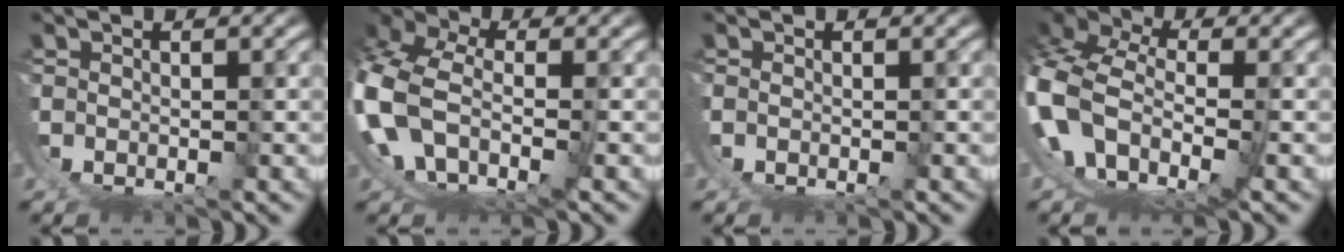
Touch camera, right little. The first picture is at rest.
{"total": 8.7, "force": [-1.4, 6.1, 6.0], "torque": [-0.175, -0.034, -0.018]}
{"total": 0.0}
{"total": 10.7, "force": [-1.7, 8.1, 6.8], "torque": [-0.181, -0.042, -0.025]}